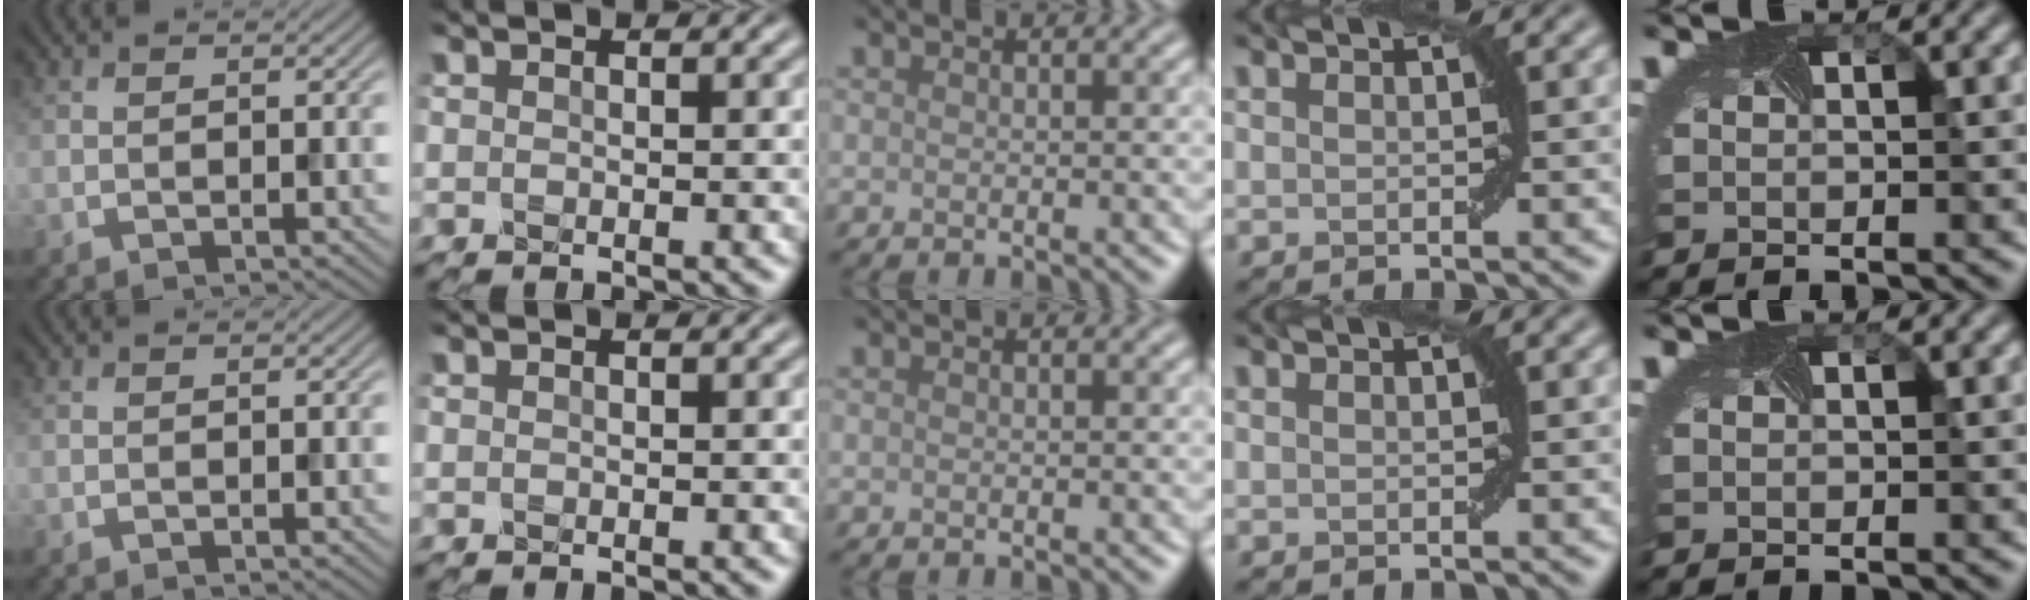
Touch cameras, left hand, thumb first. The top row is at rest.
{}